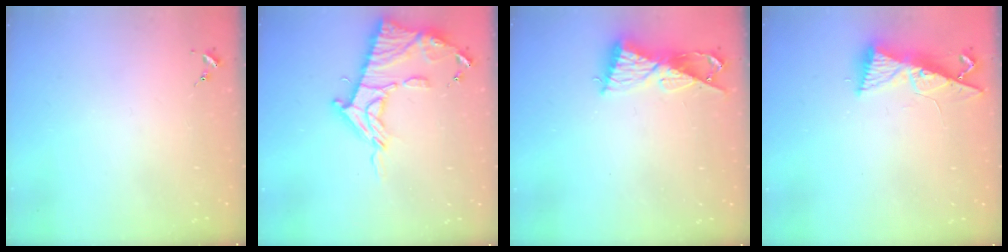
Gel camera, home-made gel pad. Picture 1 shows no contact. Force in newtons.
{"total": 16.6, "press": 16.5, "slide": 1.3}
{"total": 9.8, "press": 9.8, "slide": 0.5}
{"total": 8.7, "press": 8.7, "slide": 0.8}